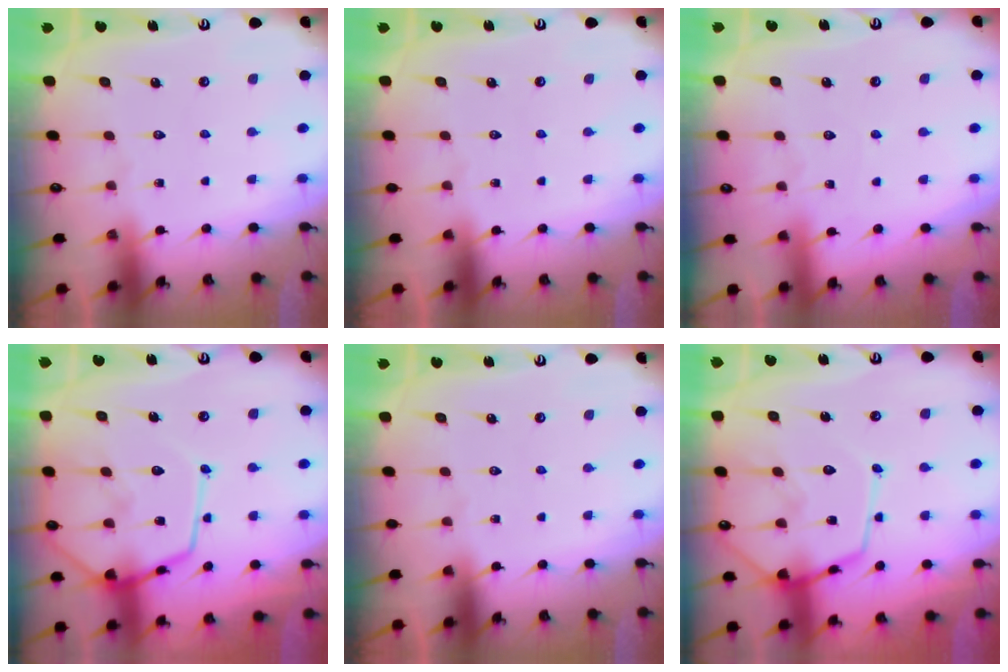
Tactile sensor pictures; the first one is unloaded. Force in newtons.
{"total": 0.0}
{"total": 2.4, "press": 2.3, "slide": 0.2}
{"total": 15.9, "press": 15.9, "slide": 1.4}
{"total": 0.0}
{"total": 14.7, "press": 14.6, "slide": 1.4}